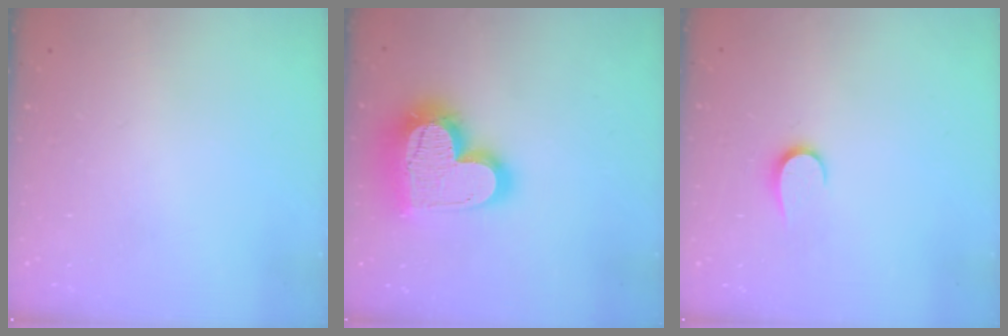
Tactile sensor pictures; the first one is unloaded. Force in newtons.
{"total": 23.6, "press": 23.5, "slide": 2.1}
{"total": 5.0, "press": 5.0, "slide": 0.5}